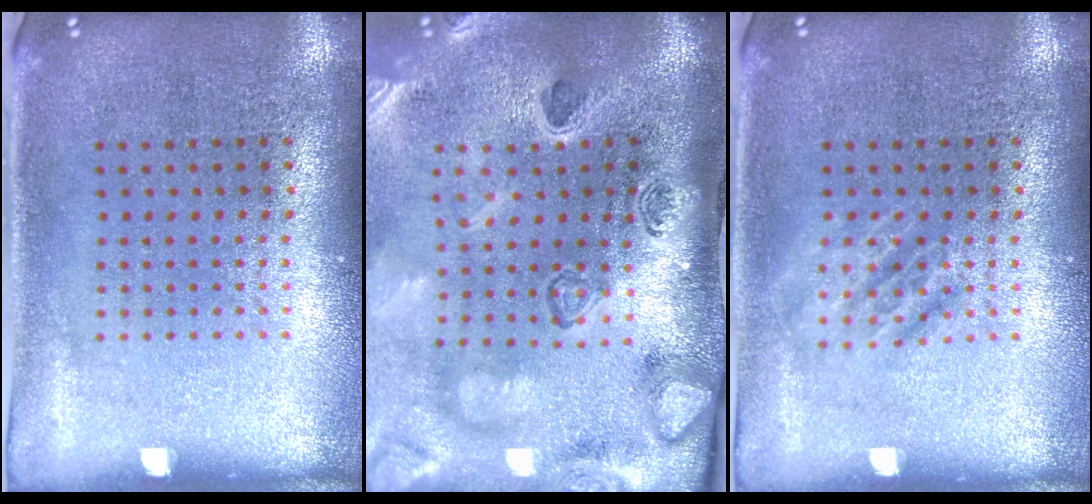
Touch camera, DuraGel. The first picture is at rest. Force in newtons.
{"total": 4.4, "press": 3.1, "slide": 3.1}
{"total": 1.6, "press": 1.6, "slide": 0.3}